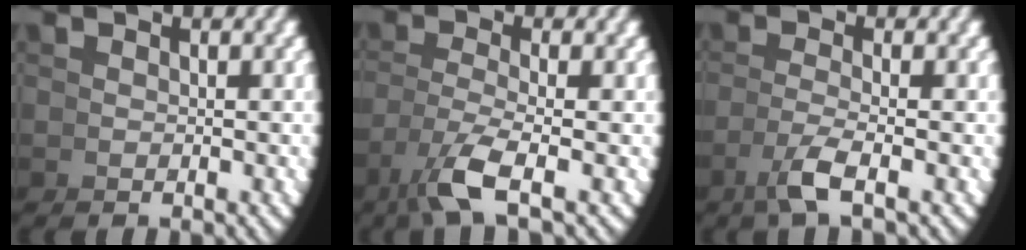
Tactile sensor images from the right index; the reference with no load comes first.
{"total": 3.7, "force": [-1.1, 0.6, 3.5], "torque": [-0.075, -0.020, -0.005]}
{"total": 2.6, "force": [-1.1, -0.7, 2.3], "torque": [-0.042, -0.007, -0.011]}